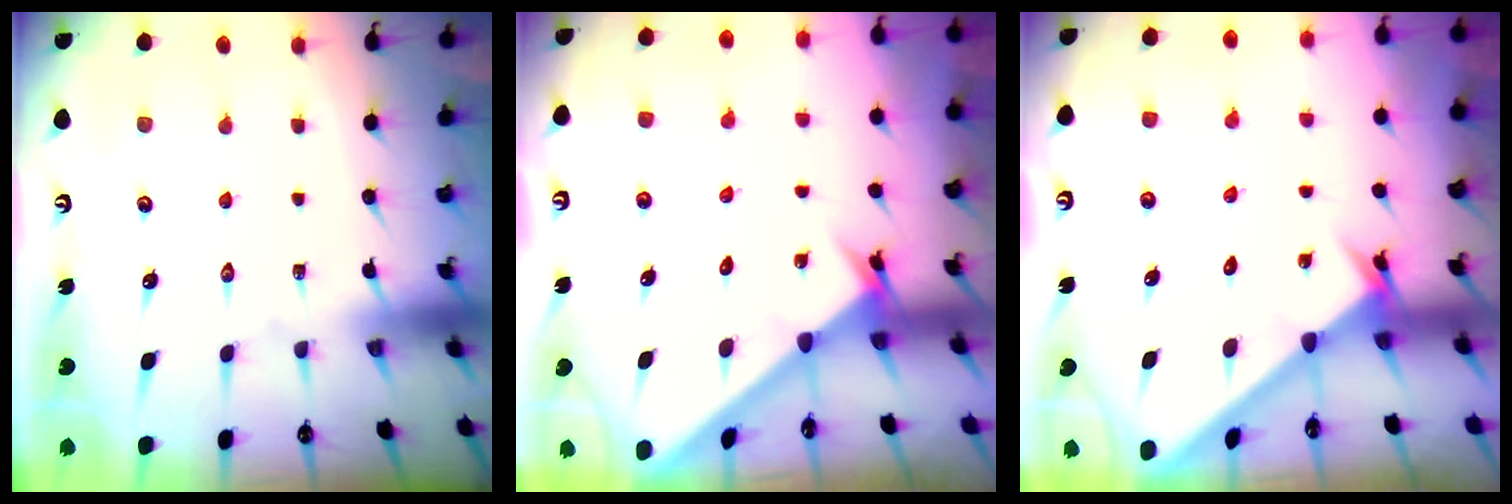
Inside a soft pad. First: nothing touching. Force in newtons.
{"total": 2.2, "press": 2.2, "slide": 0.2}
{"total": 2.1, "press": 2.1, "slide": 0.2}